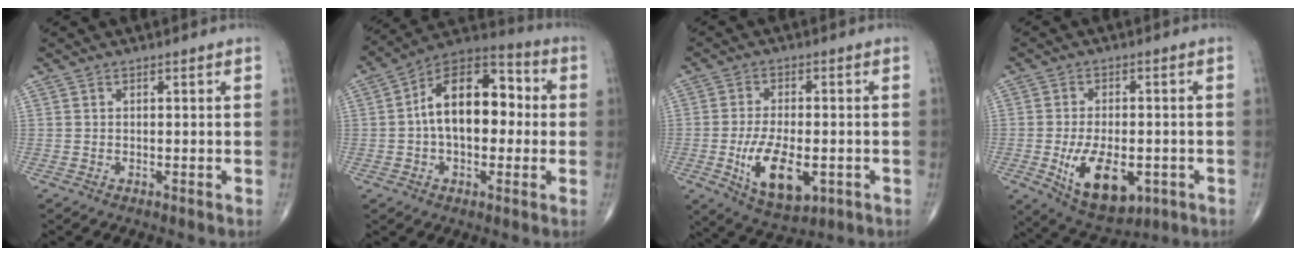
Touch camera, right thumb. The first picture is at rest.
{"total": 16.6, "force": [0.7, 9.8, 13.3], "torque": [-0.184, 0.043, -0.001]}
{"total": 11.9, "force": [-3.2, 5.8, 9.9], "torque": [-0.167, -0.005, -0.042]}
{"total": 12.9, "force": [-3.8, 6.9, 10.2], "torque": [-0.152, -0.001, -0.044]}